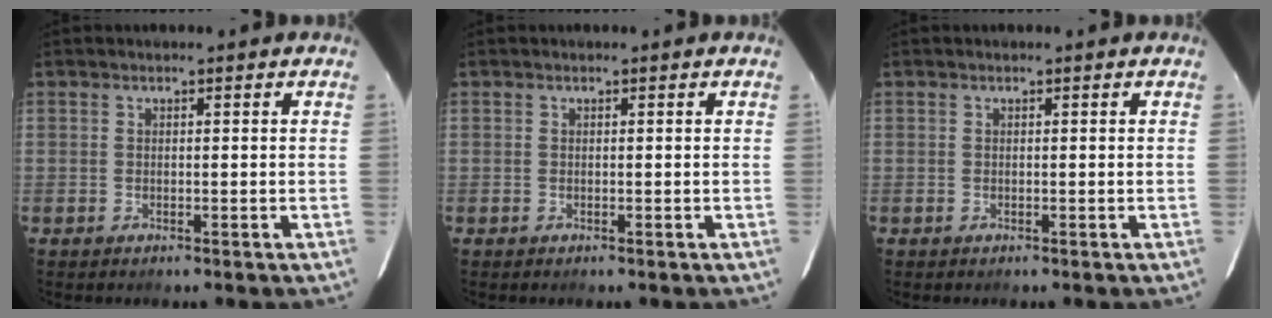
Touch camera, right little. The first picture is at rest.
{"total": 0.0}
{"total": 0.0}